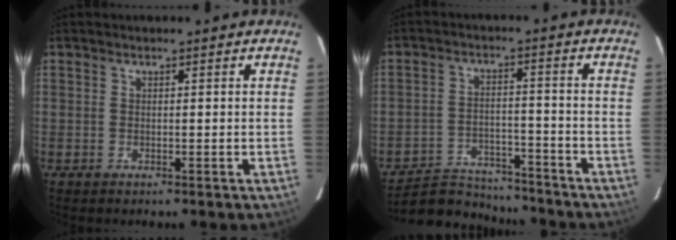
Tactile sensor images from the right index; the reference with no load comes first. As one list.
[{"total": 13.4, "force": [-12.2, 4.5, 3.1], "torque": [-0.087, 0.011, -0.180]}]